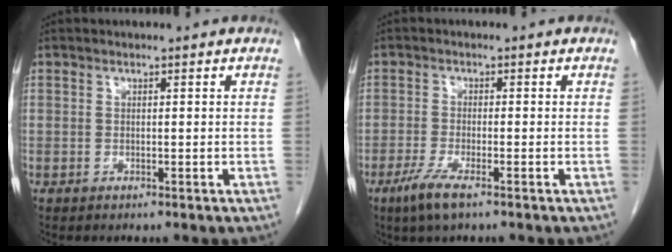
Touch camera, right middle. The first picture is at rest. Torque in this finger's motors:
{"motor_torque": [0.91, -0.39, 0.36, 0.08]}